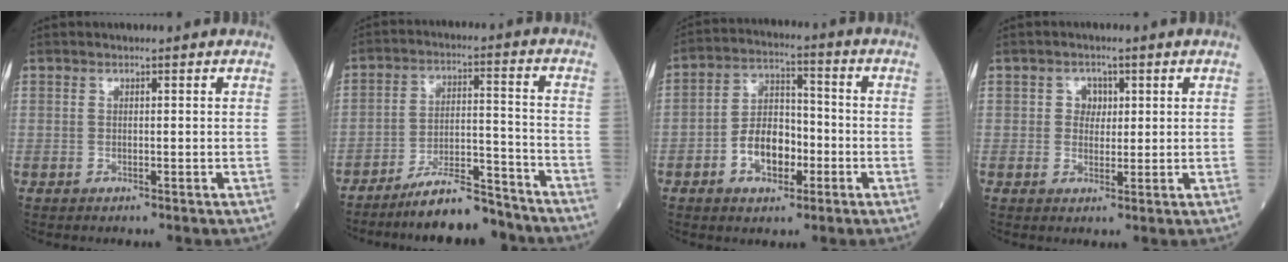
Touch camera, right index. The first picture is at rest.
{"total": 9.9, "force": [-8.8, 1.8, 4.1], "torque": [-0.064, 0.010, -0.152]}
{"total": 8.5, "force": [-3.0, 4.8, 6.4], "torque": [-0.122, 0.018, -0.054]}
{"total": 2.6, "force": [0.7, 2.1, 1.3], "torque": [-0.013, 0.002, 0.008]}